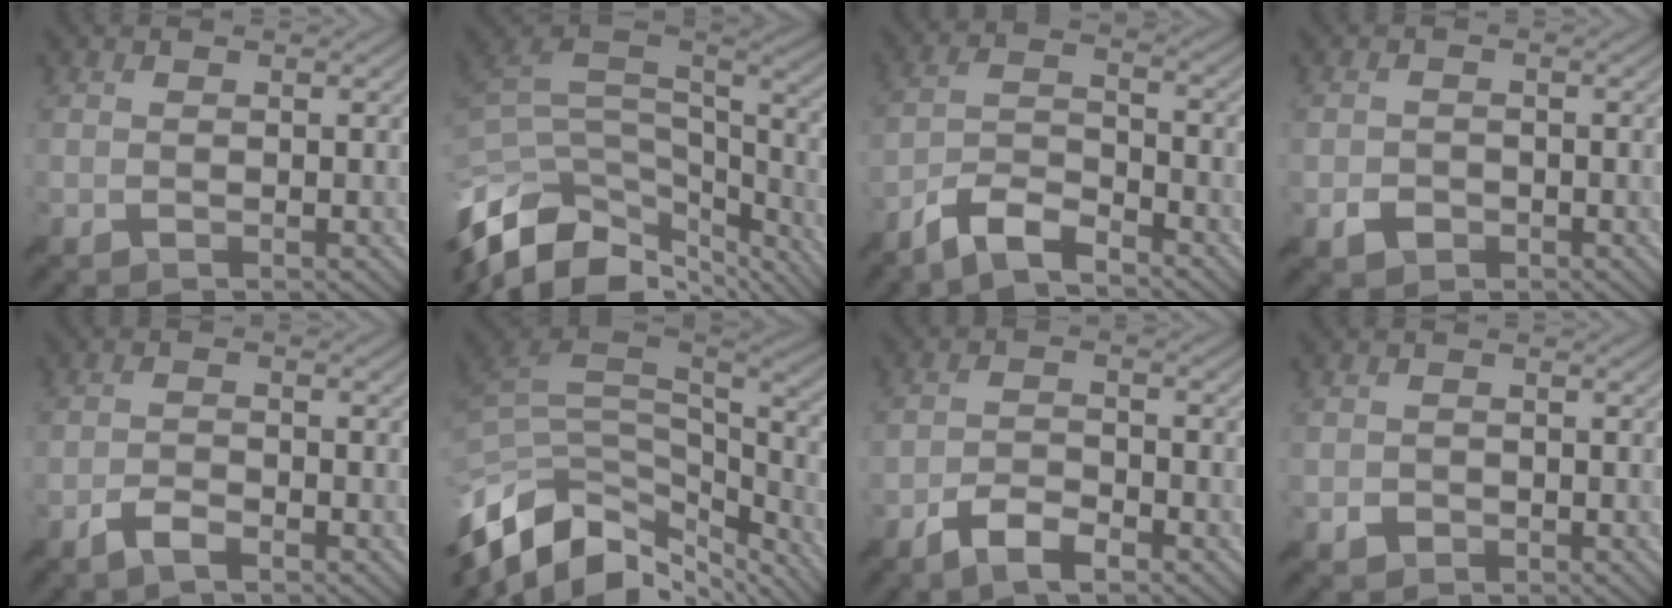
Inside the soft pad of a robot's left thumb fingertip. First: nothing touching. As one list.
[{"total": 14.4, "force": [-7.5, 8.2, 9.1], "torque": [-0.243, -0.020, -0.115]}, {"total": 6.6, "force": [-5.5, 1.6, 3.4], "torque": [-0.068, -0.002, -0.117]}, {"total": 2.2, "force": [-1.2, 1.7, 0.8], "torque": [-0.011, -0.004, -0.024]}, {"total": 2.6, "force": [-1.9, 0.7, 1.6], "torque": [-0.034, 0.001, -0.043]}, {"total": 14.7, "force": [-8.3, 8.3, 8.9], "torque": [-0.234, -0.029, -0.133]}, {"total": 4.5, "force": [-3.2, 1.5, 2.8], "torque": [-0.056, 0.000, -0.065]}, {"total": 1.5, "force": [-0.8, 1.3, 0.3], "torque": [0.000, -0.005, -0.018]}]